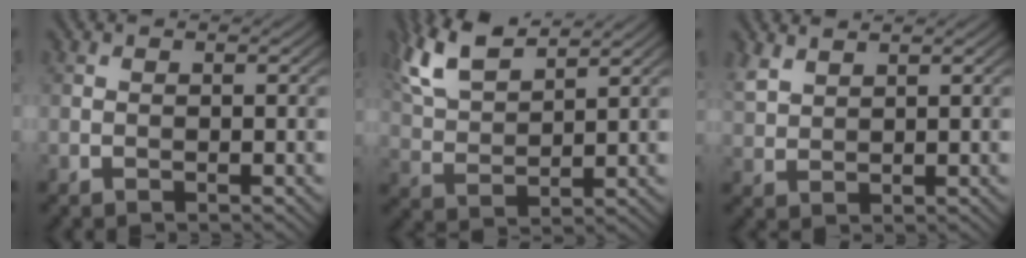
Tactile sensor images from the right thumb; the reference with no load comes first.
{"total": 9.1, "force": [6.5, 3.0, 5.7], "torque": [-0.144, 0.017, 0.134]}
{"total": 3.0, "force": [2.4, 1.2, 1.4], "torque": [-0.042, 0.003, 0.058]}